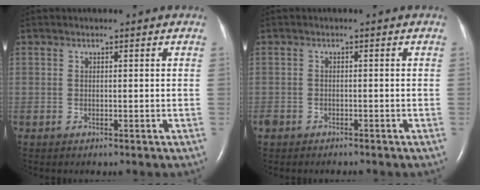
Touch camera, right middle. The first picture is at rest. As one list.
[{"total": 3.0, "force": [-2.4, 1.5, 0.9], "torque": [-0.020, -0.003, -0.038]}]